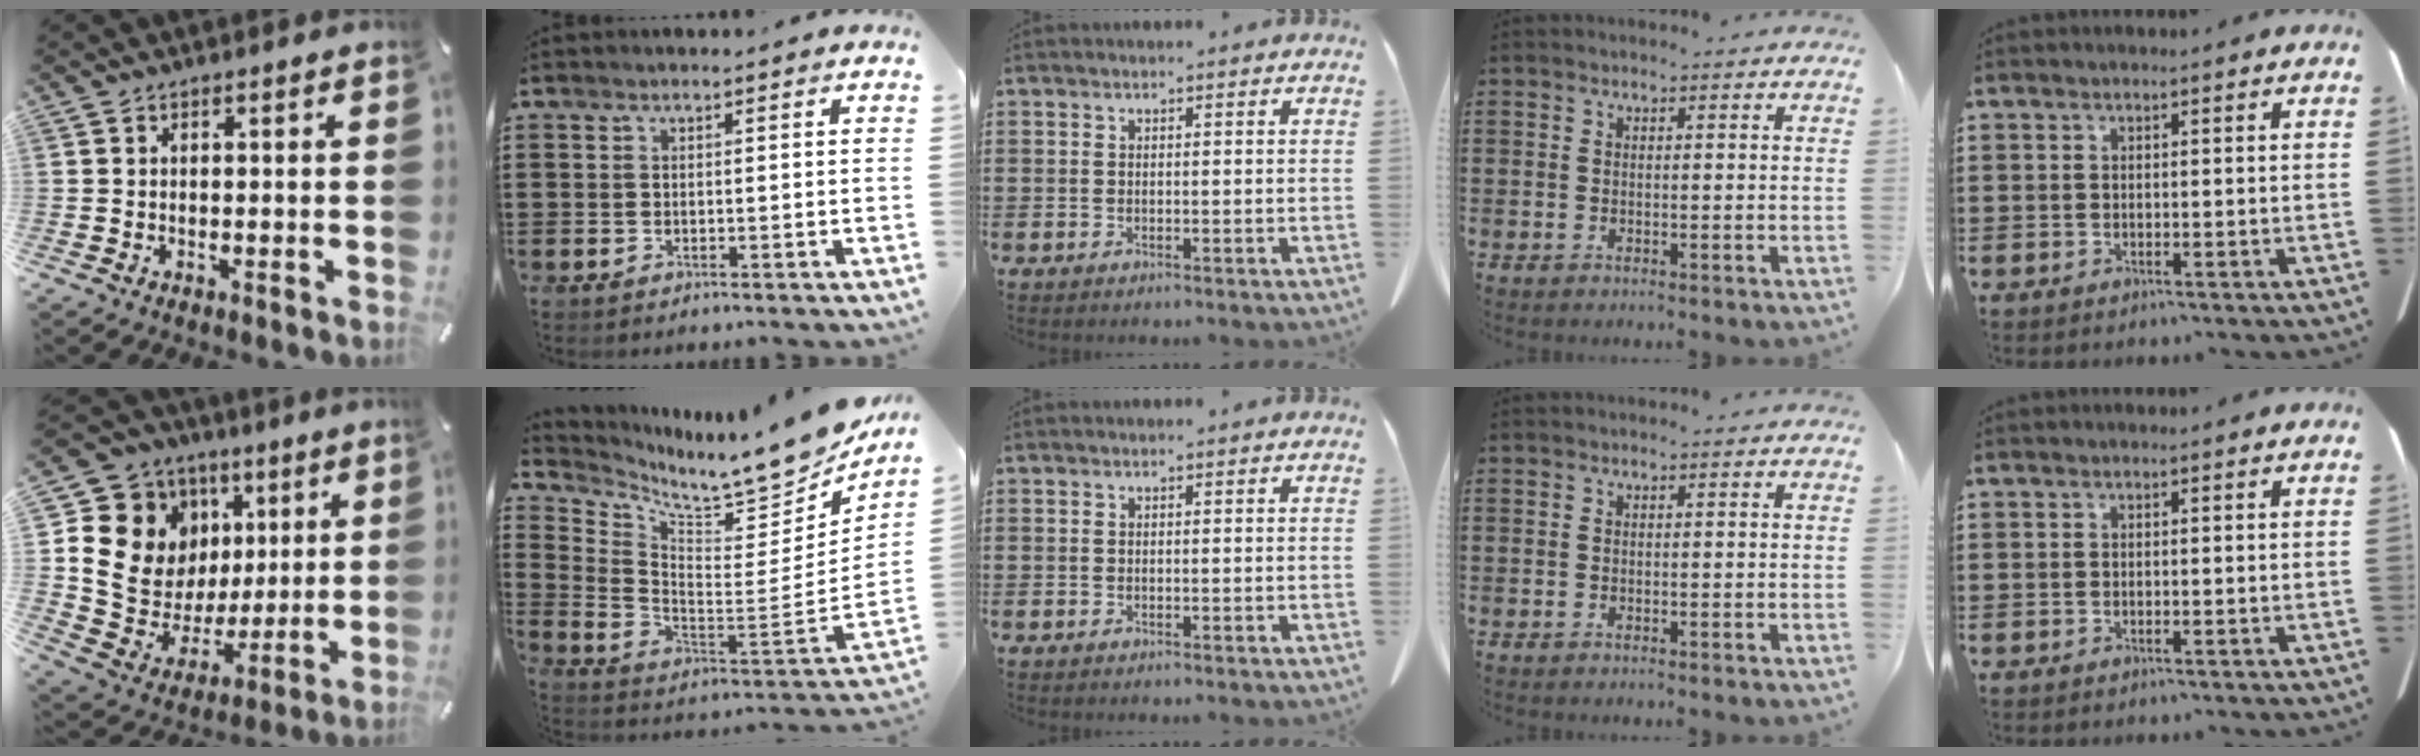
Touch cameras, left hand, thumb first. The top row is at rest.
{"thumb": {"total": 14.3, "force": [4.2, 13.2, 3.3], "torque": [-0.041, -0.049, 0.099]}, "index": {"total": 9.6, "force": [8.6, 0.8, 4.2], "torque": [-0.088, -0.087, 0.138]}}